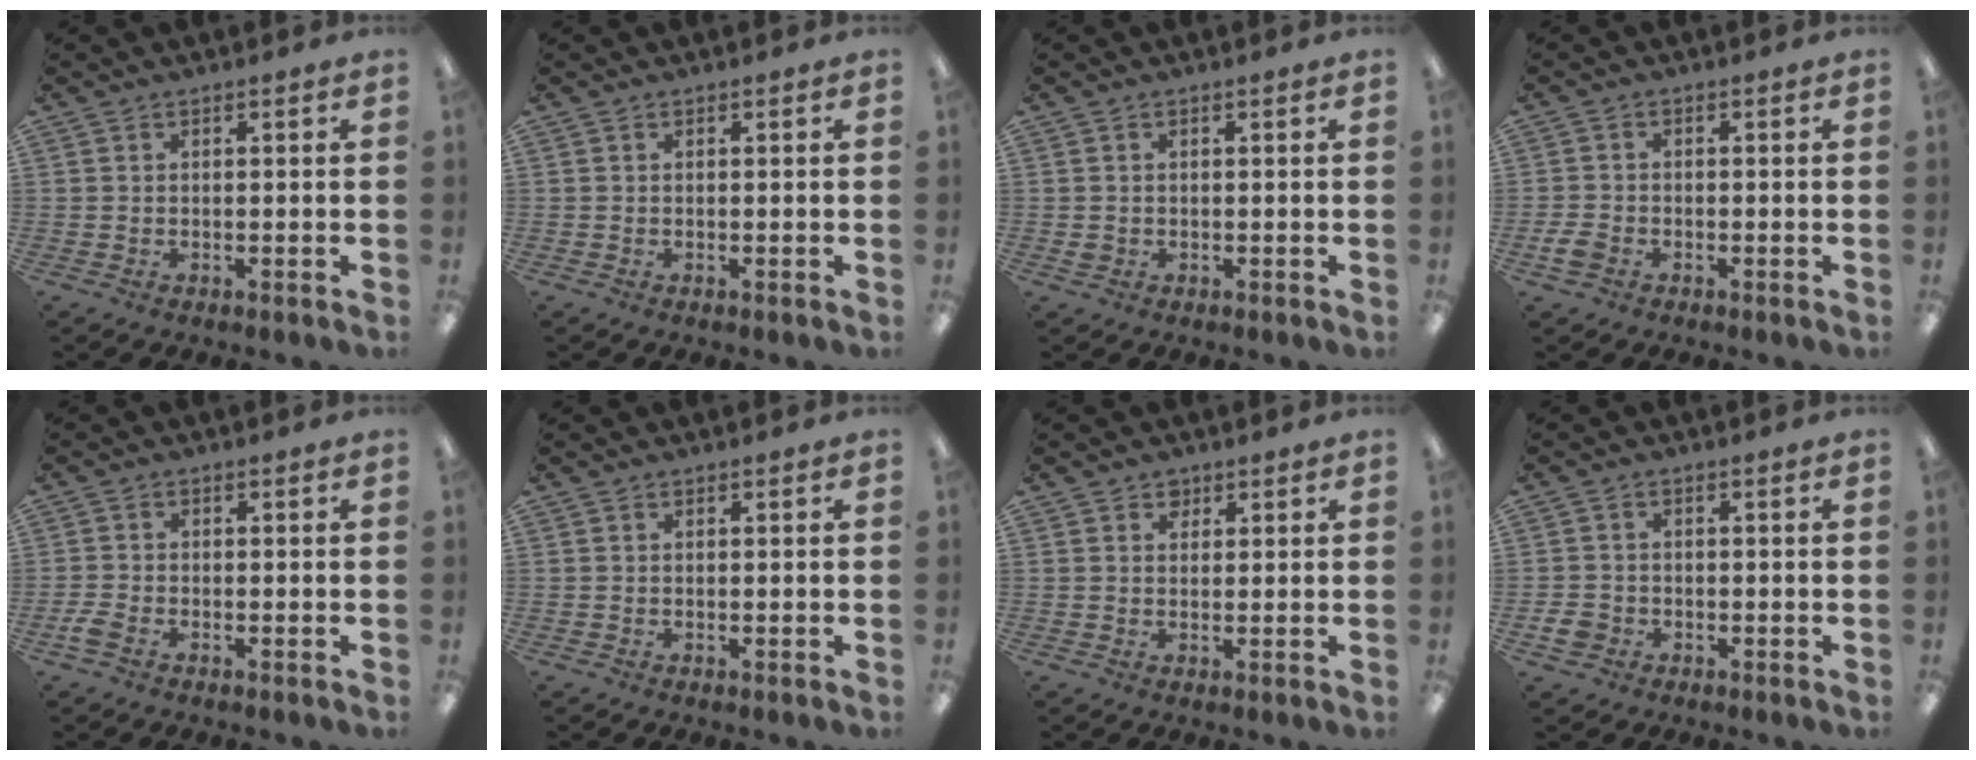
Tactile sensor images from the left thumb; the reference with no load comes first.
{"total": 0.0}
{"total": 0.9, "force": [0.1, 0.8, 0.3], "torque": [-0.007, 0.005, 0.001]}
{"total": 3.0, "force": [-1.5, 2.0, 1.7], "torque": [-0.039, 0.002, -0.029]}
{"total": 2.3, "force": [-1.3, 1.2, 1.5], "torque": [-0.036, -0.002, -0.027]}
{"total": 0.0}
{"total": 2.1, "force": [1.4, 1.5, 0.5], "torque": [0.005, -0.005, 0.023]}
{"total": 3.2, "force": [-1.3, 2.7, 1.1], "torque": [-0.023, 0.005, -0.025]}